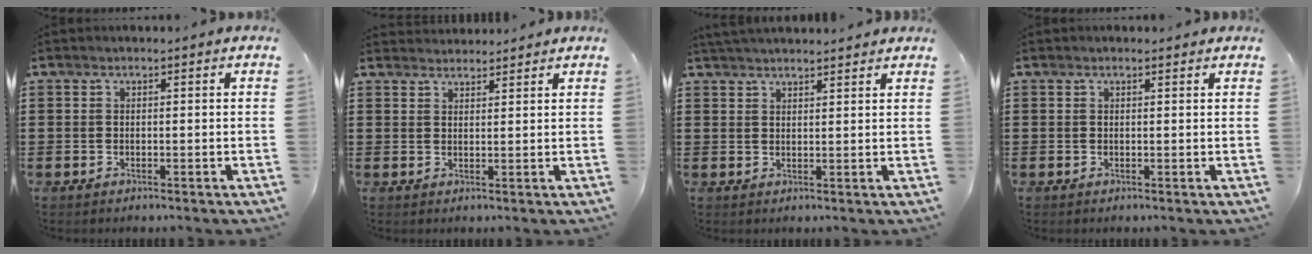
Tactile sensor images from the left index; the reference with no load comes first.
{"total": 2.0, "force": [2.0, 0.2, -0.2], "torque": [-0.001, -0.002, 0.039]}
{"total": 2.6, "force": [2.5, 0.0, 0.4], "torque": [-0.014, -0.001, 0.049]}
{"total": 0.6, "force": [0.4, 0.2, 0.4], "torque": [-0.009, 0.002, 0.008]}